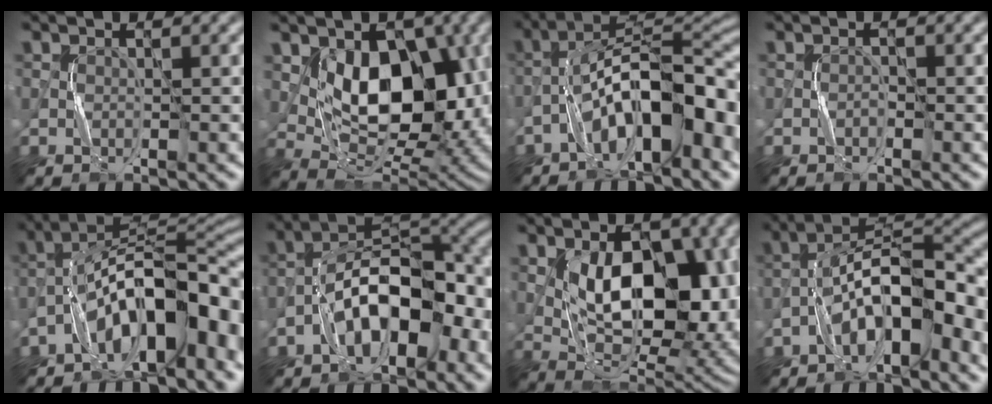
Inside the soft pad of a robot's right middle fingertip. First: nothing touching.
{"total": 10.2, "force": [1.8, 6.5, 7.6], "torque": [-0.121, -0.024, 0.035]}
{"total": 11.6, "force": [-4.3, 4.2, 9.9], "torque": [-0.157, 0.026, -0.074]}
{"total": 0.5, "force": [-0.3, 0.3, 0.3], "torque": [-0.002, 0.002, -0.007]}
{"total": 11.8, "force": [-5.0, 4.3, 9.9], "torque": [-0.149, 0.022, -0.090]}
{"total": 10.5, "force": [-4.0, 4.9, 8.4], "torque": [-0.126, 0.023, -0.077]}
{"total": 11.2, "force": [1.5, 6.4, 9.1], "torque": [-0.136, -0.015, 0.035]}
{"total": 9.7, "force": [-3.7, 3.6, 8.2], "torque": [-0.126, 0.028, -0.069]}